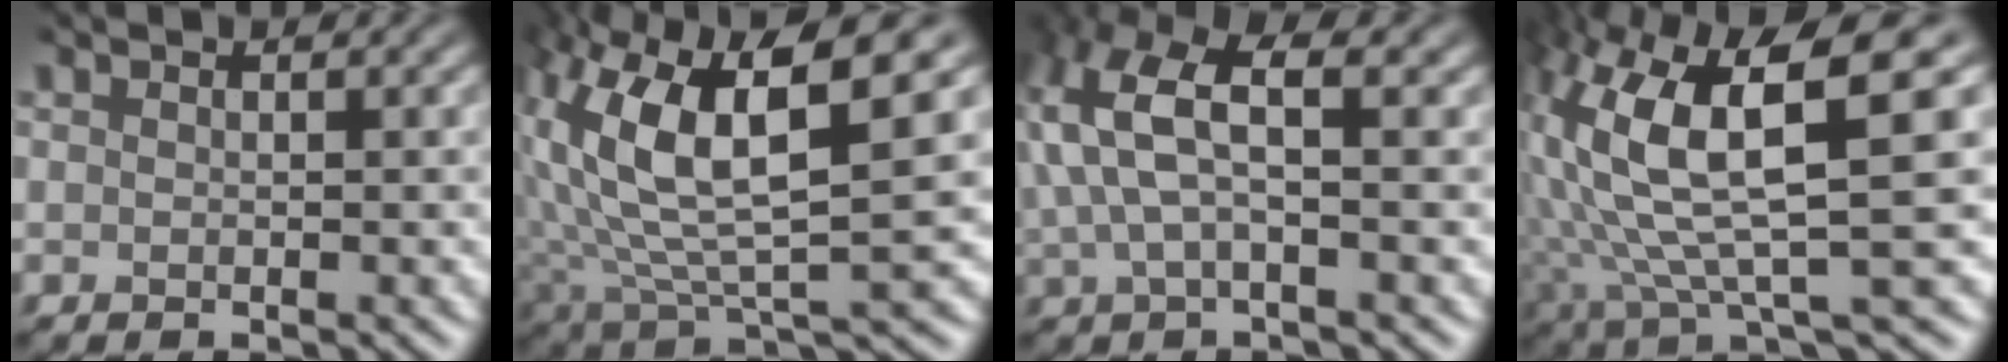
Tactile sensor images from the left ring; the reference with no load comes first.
{"total": 11.3, "force": [3.7, 4.3, 9.8], "torque": [-0.199, 0.001, 0.073]}
{"total": 6.8, "force": [2.4, 3.0, 5.7], "torque": [-0.136, 0.014, 0.043]}
{"total": 11.6, "force": [4.1, 3.4, 10.3], "torque": [-0.199, 0.003, 0.083]}